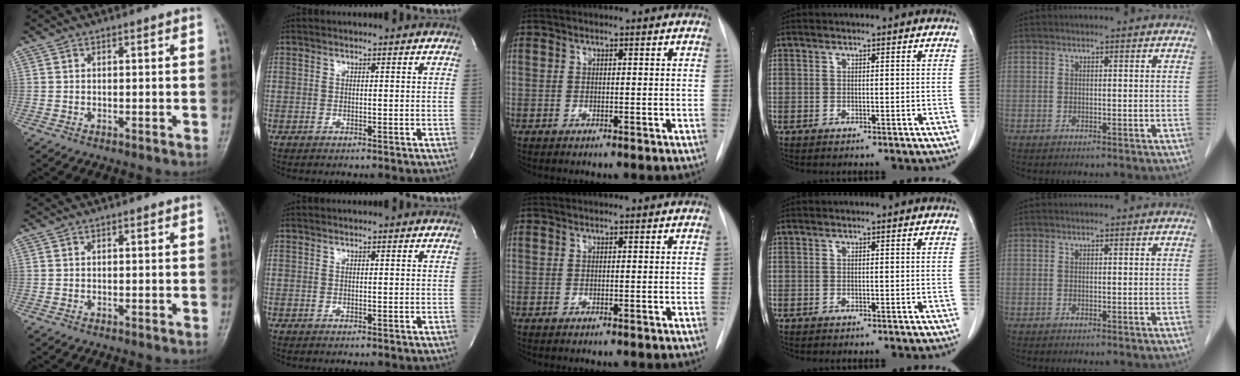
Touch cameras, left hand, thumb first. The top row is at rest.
{}